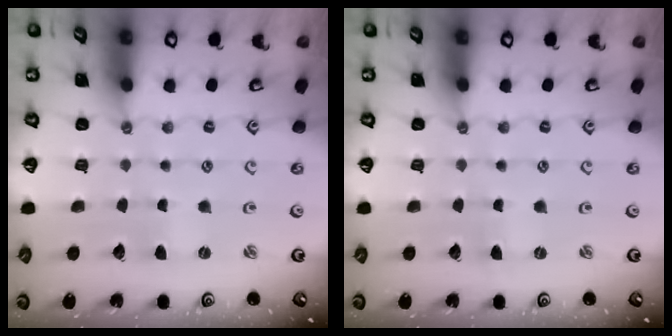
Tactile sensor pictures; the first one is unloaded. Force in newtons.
{"total": 0.0}